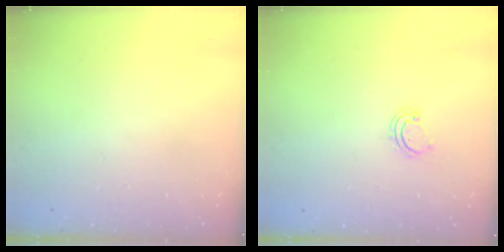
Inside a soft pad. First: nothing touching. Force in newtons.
{"total": 2.5, "press": 2.5, "slide": 0.3}